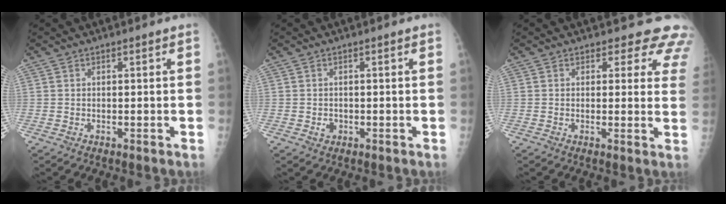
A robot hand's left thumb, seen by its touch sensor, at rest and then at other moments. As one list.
[{"total": 1.3, "force": [-0.4, 1.1, 0.5], "torque": [-0.004, 0.004, -0.003]}, {"total": 8.7, "force": [7.4, 4.1, 2.2], "torque": [0.029, -0.033, 0.052]}]